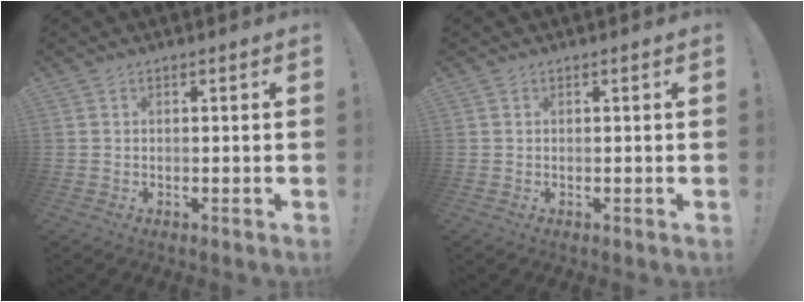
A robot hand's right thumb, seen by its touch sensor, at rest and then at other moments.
{"total": 0.0}